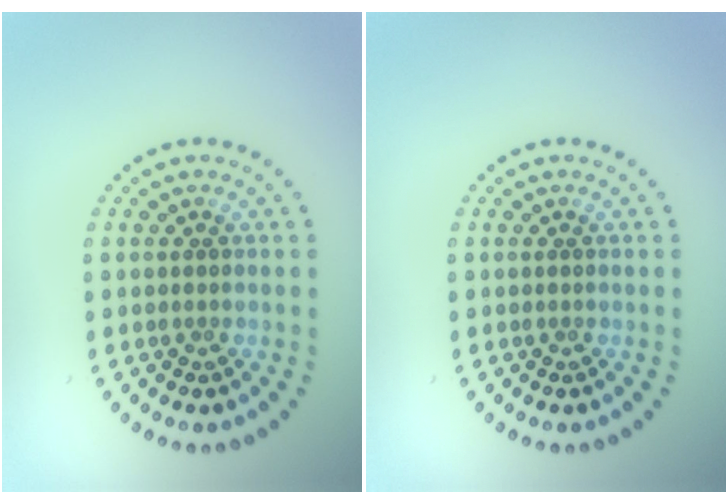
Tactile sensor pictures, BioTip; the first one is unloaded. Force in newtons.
{"total": 0.0}